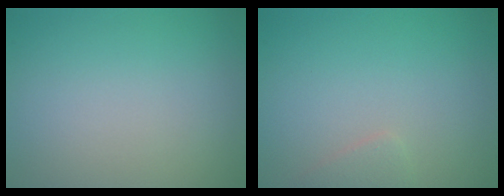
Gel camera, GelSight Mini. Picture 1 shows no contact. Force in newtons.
{"total": 1.0, "press": 1.0, "slide": 0.1}